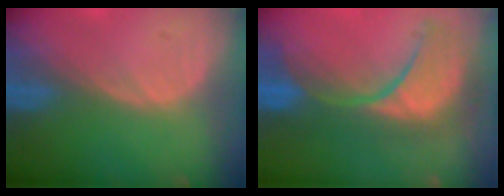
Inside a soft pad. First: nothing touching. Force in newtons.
{"total": 10.9, "press": 10.2, "slide": 3.9}